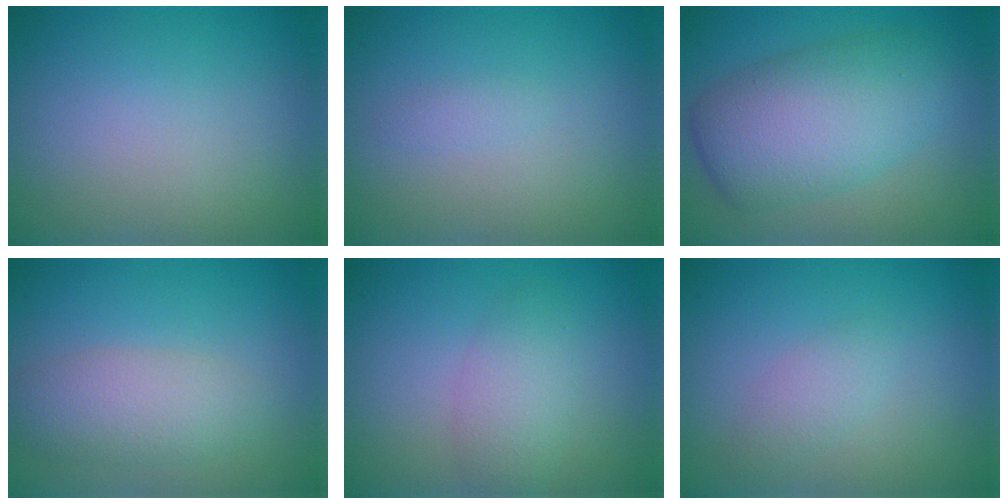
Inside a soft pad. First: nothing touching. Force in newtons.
{"total": 0.6, "press": 0.6, "slide": 0.1}
{"total": 7.4, "press": 7.4, "slide": 0.3}
{"total": 3.5, "press": 3.5, "slide": 0.1}
{"total": 2.7, "press": 2.7, "slide": 0.2}
{"total": 1.5, "press": 1.5, "slide": 0.1}